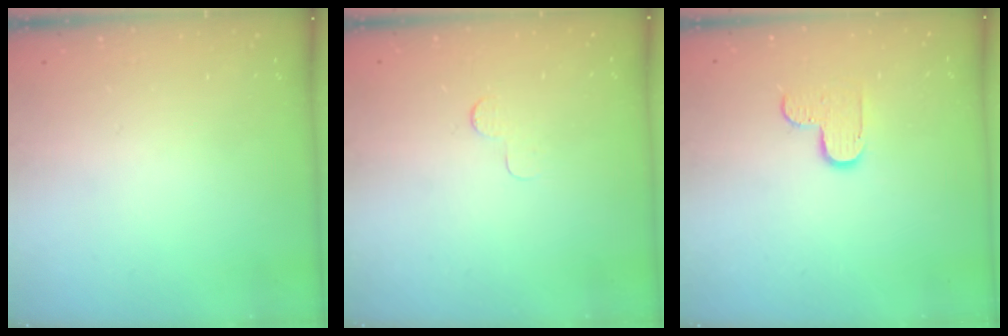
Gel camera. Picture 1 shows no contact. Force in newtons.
{"total": 3.0, "press": 2.9, "slide": 0.3}
{"total": 6.2, "press": 6.2, "slide": 0.3}